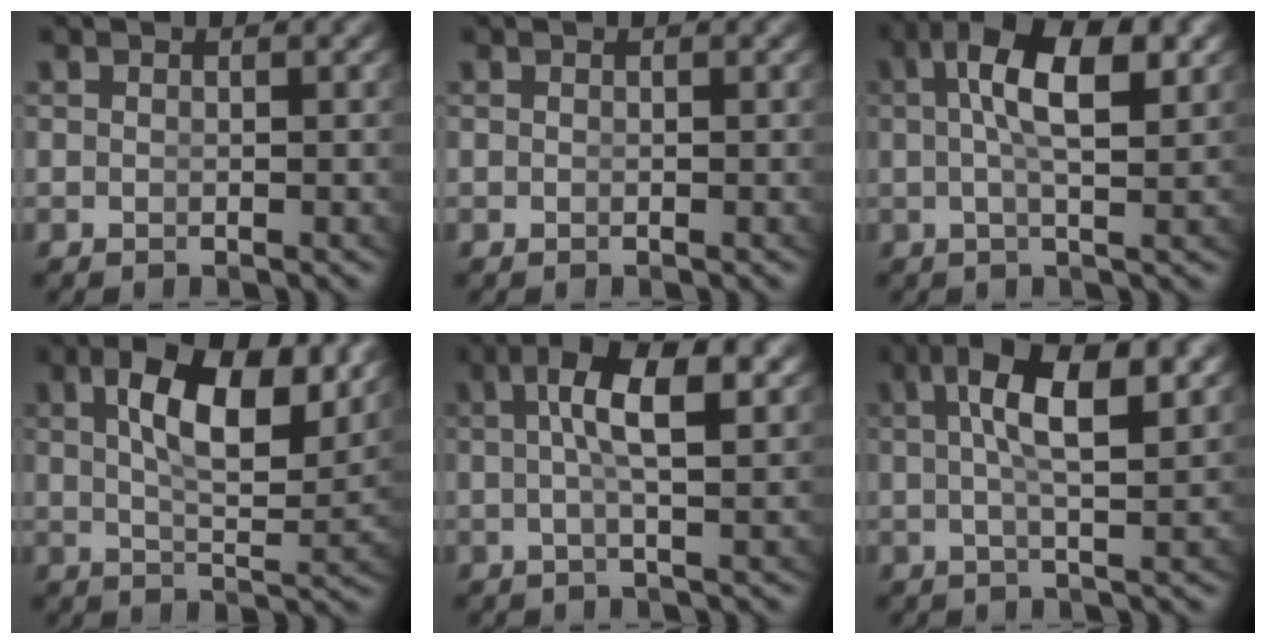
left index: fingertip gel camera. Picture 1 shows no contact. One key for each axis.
{"total": 0.0}
{"total": 7.5, "fx": 2.0, "fy": 2.5, "fz": 6.7, "tx": -0.104, "ty": 0.010, "tz": 0.026}
{"total": 7.9, "fx": 3.4, "fy": 2.3, "fz": 6.7, "tx": -0.098, "ty": 0.001, "tz": 0.052}
{"total": 6.0, "fx": 1.5, "fy": 1.3, "fz": 5.7, "tx": -0.099, "ty": 0.011, "tz": 0.021}
{"total": 7.1, "fx": 2.5, "fy": 1.7, "fz": 6.5, "tx": -0.105, "ty": 0.012, "tz": 0.036}